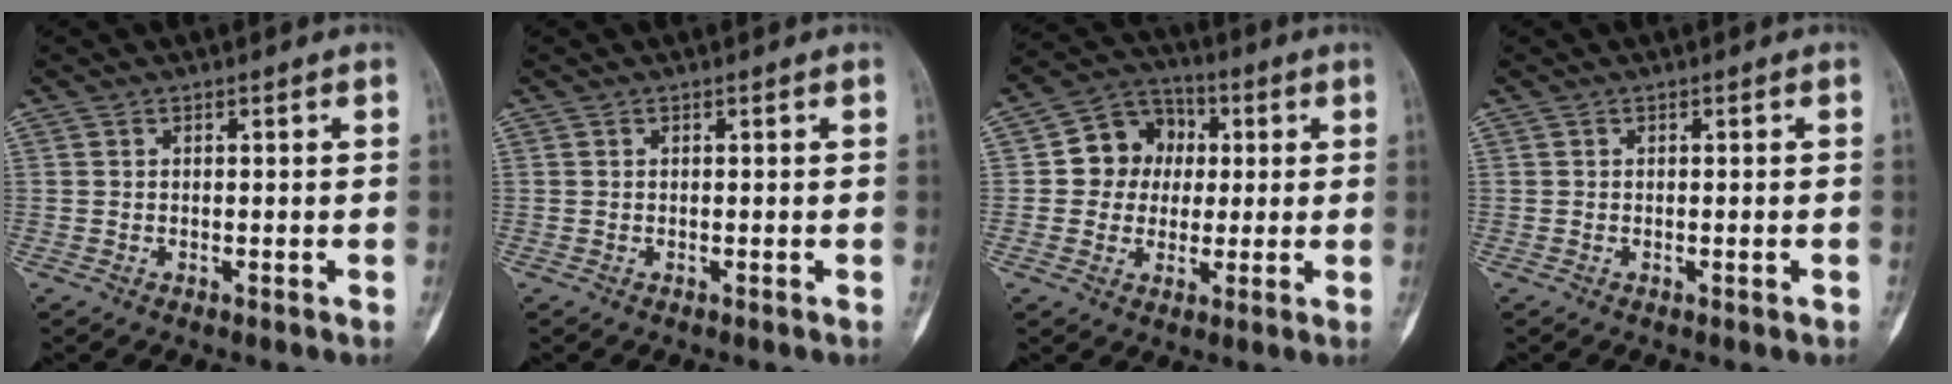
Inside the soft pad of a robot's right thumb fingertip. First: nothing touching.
{"total": 0.0}
{"total": 9.9, "force": [1.1, 8.9, 4.2], "torque": [-0.018, 0.015, 0.009]}
{"total": 0.8, "force": [-0.2, 0.3, 0.7], "torque": [-0.005, 0.001, -0.001]}